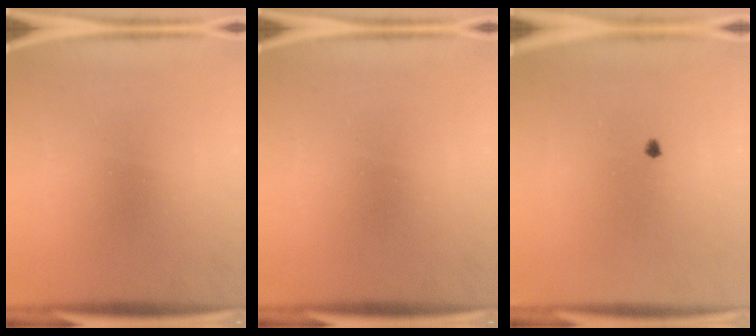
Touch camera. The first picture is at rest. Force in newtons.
{"total": 0.0}
{"total": 0.7}